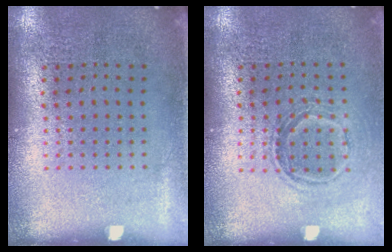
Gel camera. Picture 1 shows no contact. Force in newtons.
{"total": 1.2, "press": 1.0, "slide": 0.6}